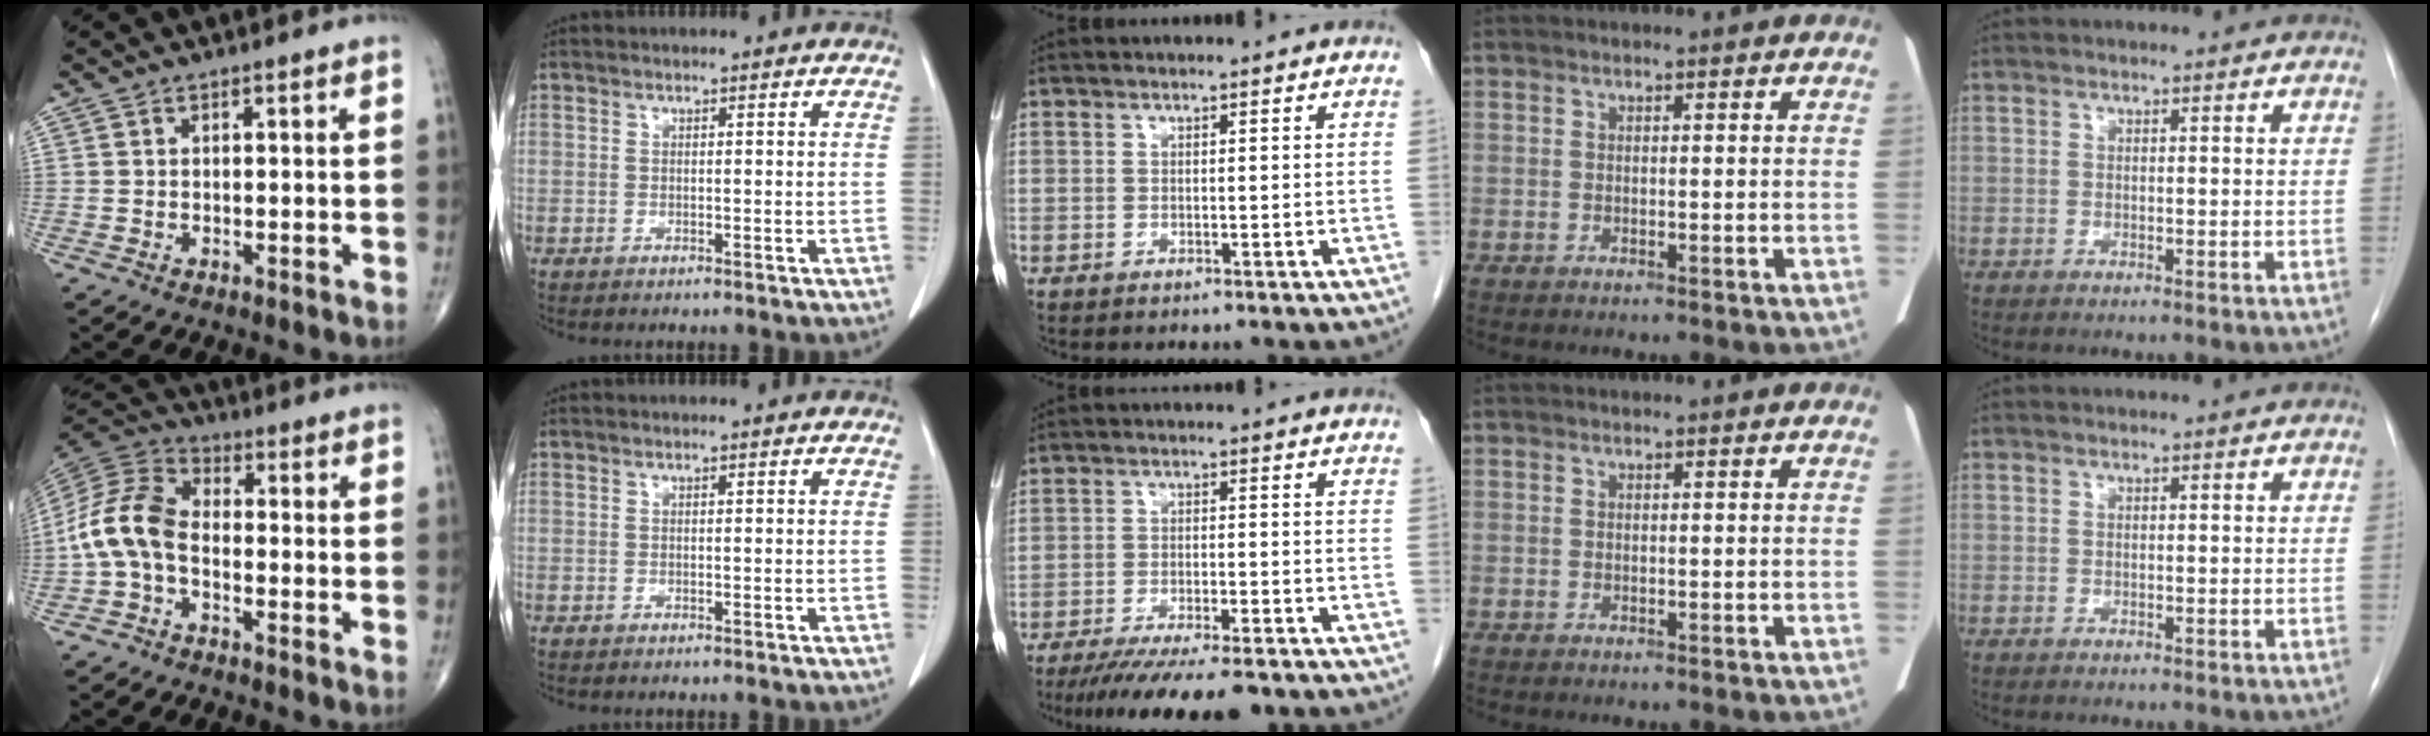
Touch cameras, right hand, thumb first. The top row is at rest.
{"thumb": {"total": 10.7, "force": [-2.3, 6.6, 8.2], "torque": [-0.165, 0.035, -0.060]}, "middle": {"total": 12.4, "force": [-10.0, 1.8, 7.1], "torque": [-0.104, -0.022, -0.152]}}